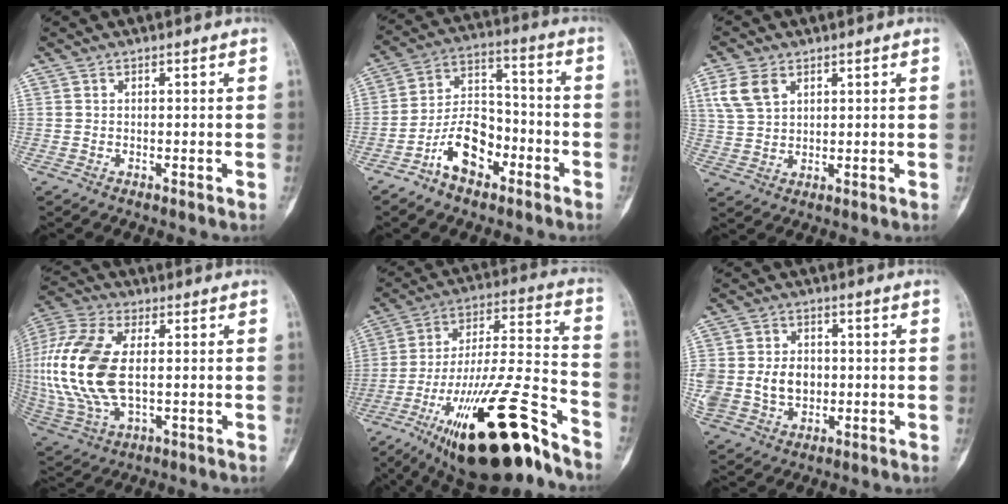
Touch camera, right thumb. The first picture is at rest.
{"total": 11.3, "force": [-6.0, 6.6, 6.9], "torque": [-0.106, 0.061, -0.113]}
{"total": 6.6, "force": [3.0, 4.2, 4.0], "torque": [-0.079, -0.002, 0.067]}
{"total": 19.8, "force": [0.7, 10.8, 16.6], "torque": [-0.384, 0.000, 0.018]}
{"total": 28.6, "force": [-17.2, 7.5, 21.6], "torque": [-0.340, 0.072, -0.280]}
{"total": 14.2, "force": [-0.4, 11.5, 8.3], "torque": [-0.181, 0.013, 0.012]}